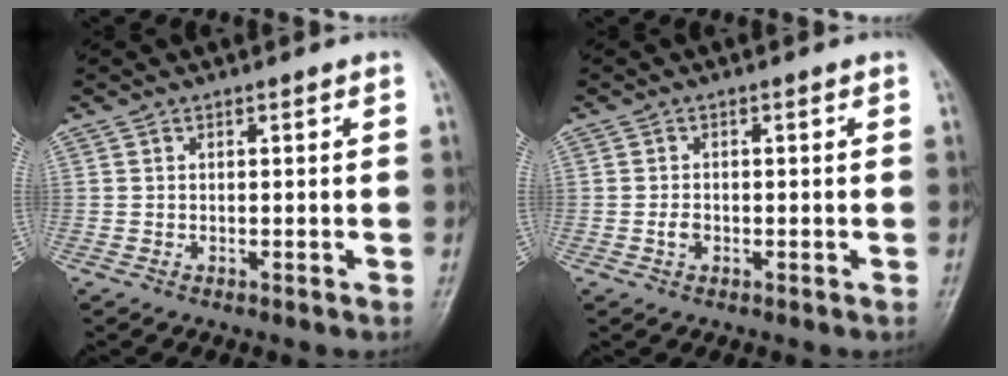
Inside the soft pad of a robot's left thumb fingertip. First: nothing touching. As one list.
[{"total": 1.4, "force": [-0.4, 1.0, 0.9], "torque": [-0.014, 0.001, -0.008]}]